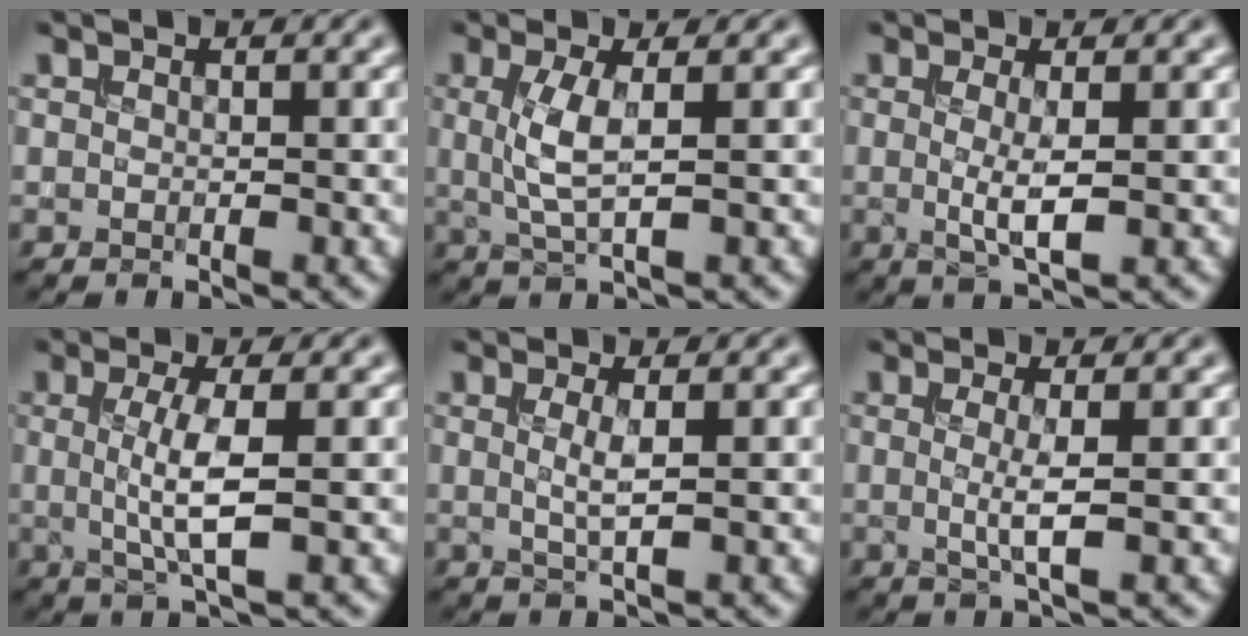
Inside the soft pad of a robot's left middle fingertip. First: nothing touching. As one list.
[{"total": 3.2, "force": [0.4, 0.7, 3.1], "torque": [-0.073, -0.002, 0.010]}, {"total": 2.5, "force": [0.0, 0.3, 2.5], "torque": [-0.052, -0.007, 0.001]}, {"total": 3.8, "force": [-0.1, 0.6, 3.8], "torque": [-0.076, -0.003, 0.002]}, {"total": 1.8, "force": [0.2, 0.2, 1.8], "torque": [-0.035, -0.003, 0.003]}, {"total": 2.1, "force": [-0.1, 0.1, 2.1], "torque": [-0.043, -0.005, -0.003]}]